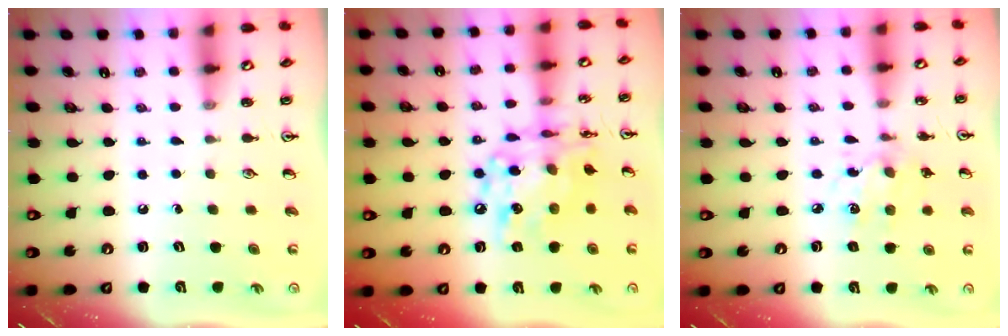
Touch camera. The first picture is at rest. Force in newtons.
{"total": 15.1, "press": 15.0, "slide": 1.2}
{"total": 5.4, "press": 5.4, "slide": 0.5}